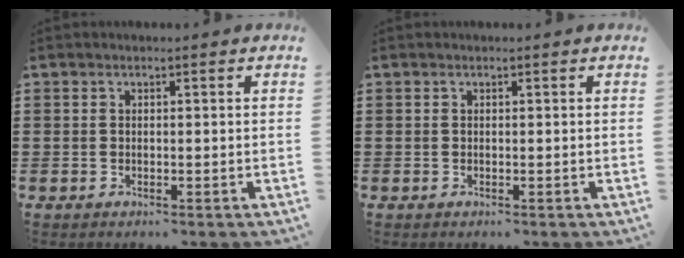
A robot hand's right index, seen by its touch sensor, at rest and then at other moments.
{"total": 0.0}